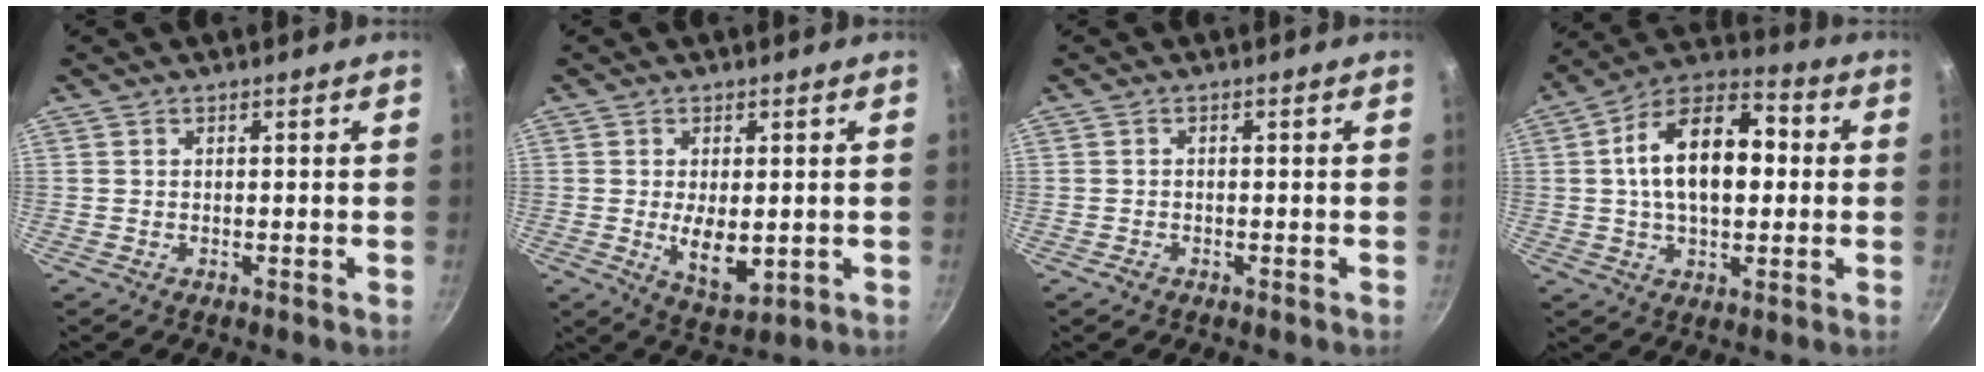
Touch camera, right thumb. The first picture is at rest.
{"total": 7.0, "force": [-0.6, 3.5, 6.0], "torque": [-0.091, -0.016, 0.001]}
{"total": 1.0, "force": [-0.7, 0.7, 0.4], "torque": [-0.006, 0.001, -0.014]}
{"total": 17.8, "force": [1.8, 10.2, 14.5], "torque": [-0.224, 0.027, 0.021]}